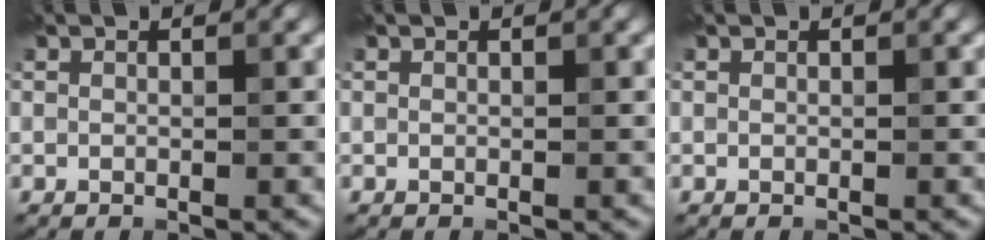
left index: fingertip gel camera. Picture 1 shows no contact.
{"total": 0.0}
{"total": 0.0}